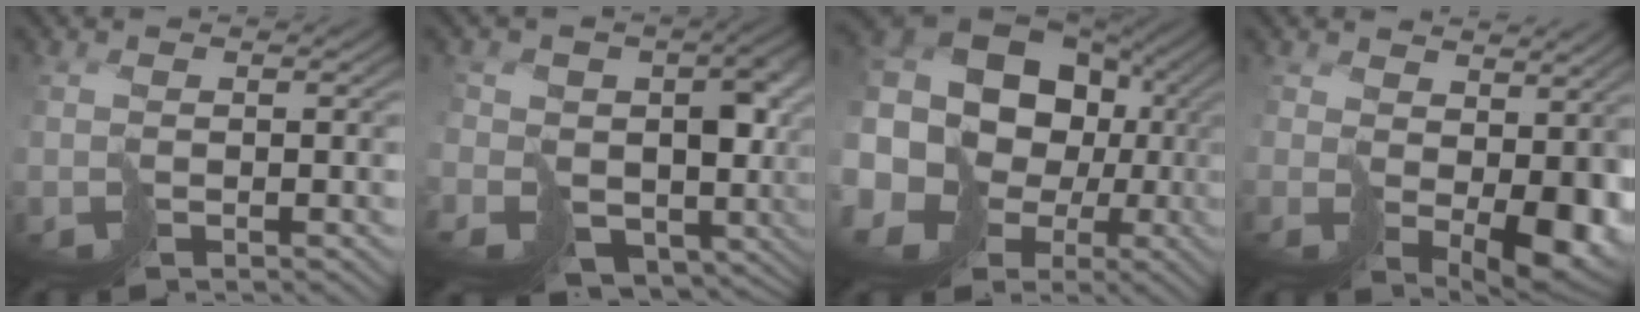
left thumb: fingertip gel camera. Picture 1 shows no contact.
{"total": 13.9, "force": [-2.2, 11.4, 7.7], "torque": [-0.155, -0.031, -0.026]}
{"total": 19.8, "force": [1.5, 16.3, 11.1], "torque": [-0.271, -0.003, 0.021]}
{"total": 7.3, "force": [1.4, 5.0, 5.2], "torque": [-0.094, -0.038, 0.052]}